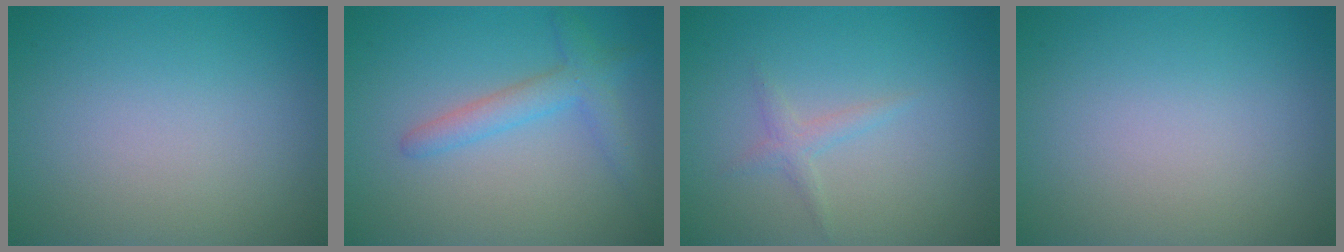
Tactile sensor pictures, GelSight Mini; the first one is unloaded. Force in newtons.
{"total": 2.8, "press": 2.8, "slide": 0.3}
{"total": 1.3, "press": 1.3, "slide": 0.1}
{"total": 0.0}